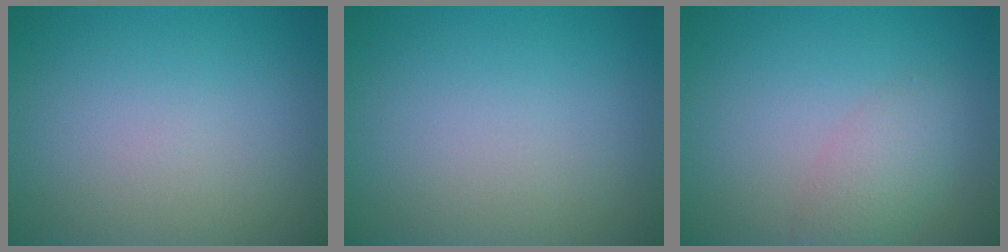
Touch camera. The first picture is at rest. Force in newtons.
{"total": 0.0}
{"total": 2.6, "press": 2.6, "slide": 0.1}